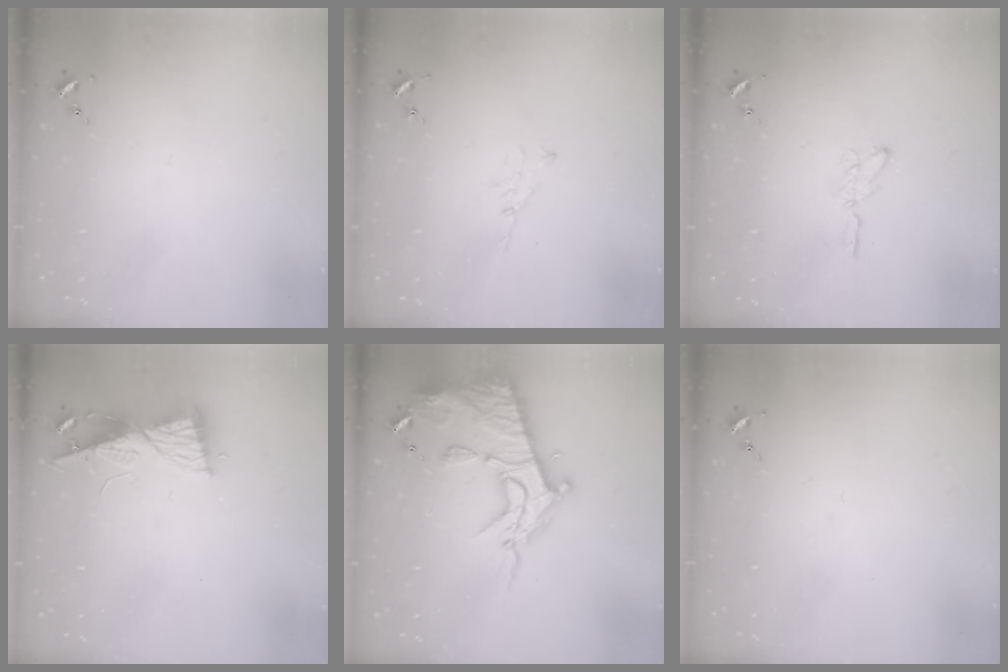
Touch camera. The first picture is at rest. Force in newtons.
{"total": 2.8, "press": 2.8, "slide": 0.3}
{"total": 4.0, "press": 4.0, "slide": 0.4}
{"total": 9.0, "press": 8.9, "slide": 0.8}
{"total": 19.3, "press": 19.3, "slide": 1.3}
{"total": 0.0}